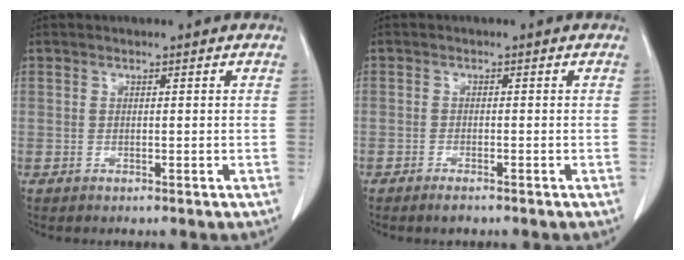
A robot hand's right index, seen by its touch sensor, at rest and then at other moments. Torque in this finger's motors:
{"motor_torque": [0.21, -0.13, 0.02, 0.02]}